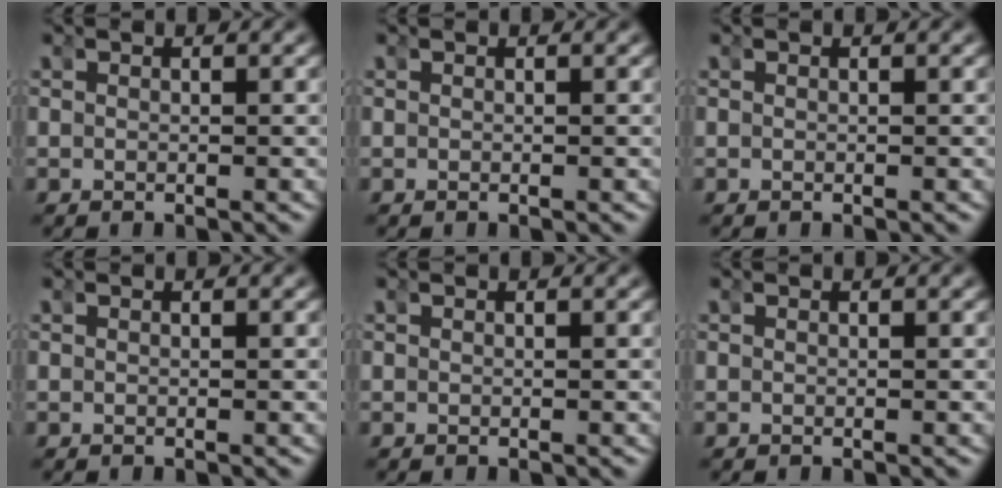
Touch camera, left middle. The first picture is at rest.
{"total": 0.0}
{"total": 0.0}
{"total": 0.0}
{"total": 0.0}
{"total": 0.0}